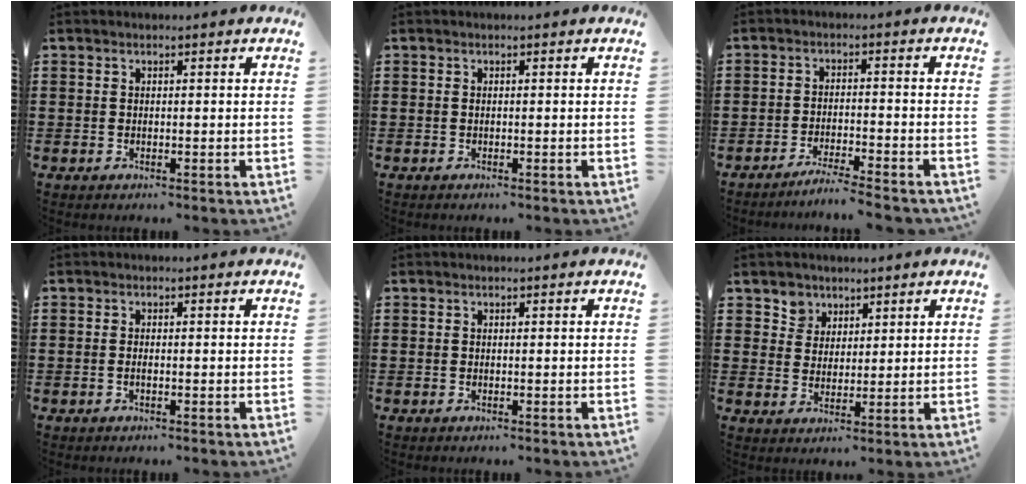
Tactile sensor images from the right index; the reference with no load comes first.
{"total": 0.0}
{"total": 3.4, "force": [-3.3, -0.5, 1.0], "torque": [-0.018, -0.001, -0.065]}
{"total": 0.7, "force": [-0.3, 0.2, 0.6], "torque": [-0.012, -0.004, -0.005]}
{"total": 0.0}
{"total": 4.1, "force": [2.5, 3.2, 0.0], "torque": [-0.019, 0.011, 0.048]}